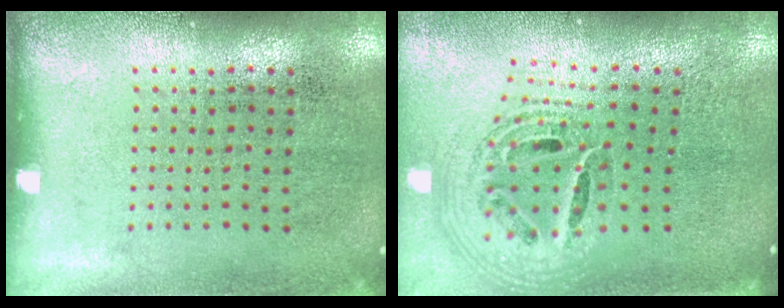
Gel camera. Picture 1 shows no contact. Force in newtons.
{"total": 1.8, "press": 1.5, "slide": 1.1}